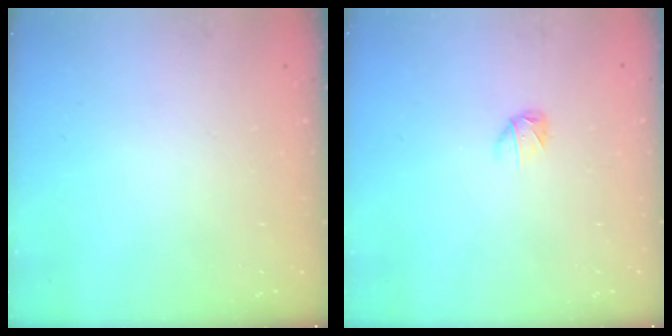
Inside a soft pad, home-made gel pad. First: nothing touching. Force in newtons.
{"total": 2.8, "press": 2.7, "slide": 0.5}